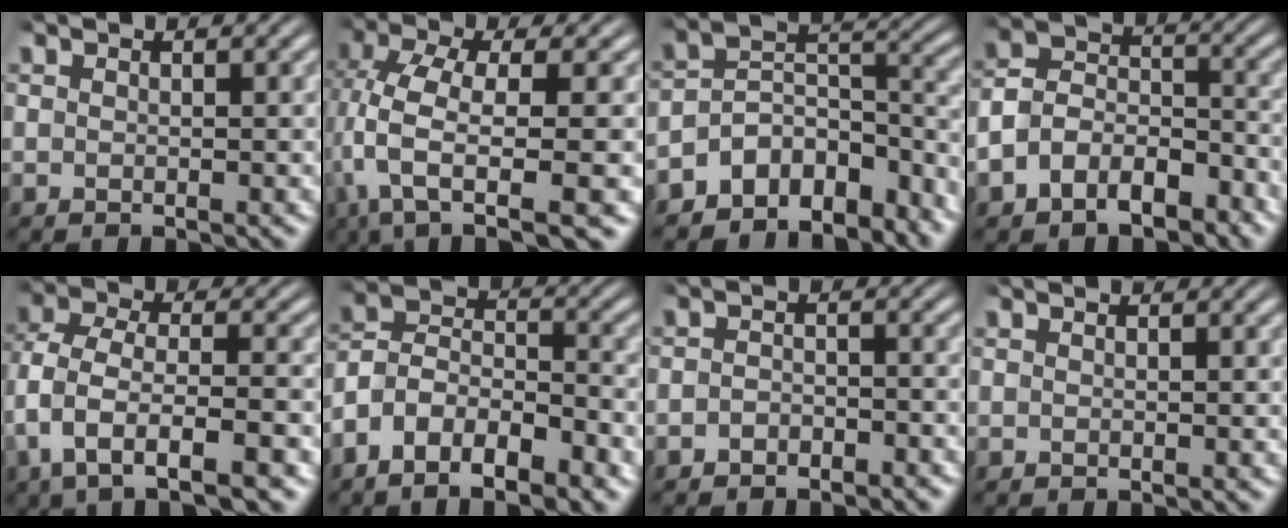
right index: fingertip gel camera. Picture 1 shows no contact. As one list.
[{"total": 9.1, "force": [-3.9, 4.3, 7.0], "torque": [-0.174, -0.047, -0.040]}, {"total": 9.8, "force": [-6.1, 5.9, 4.9], "torque": [-0.083, -0.032, -0.094]}, {"total": 7.8, "force": [-3.6, 6.1, 3.2], "torque": [-0.078, -0.023, -0.066]}, {"total": 7.9, "force": [-3.0, 4.6, 5.7], "torque": [-0.136, -0.039, -0.035]}, {"total": 9.4, "force": [-3.8, 7.8, 3.6], "torque": [-0.099, -0.025, -0.082]}, {"total": 2.6, "force": [-2.5, 0.9, 0.0], "torque": [0.004, -0.008, -0.043]}, {"total": 0.0}]